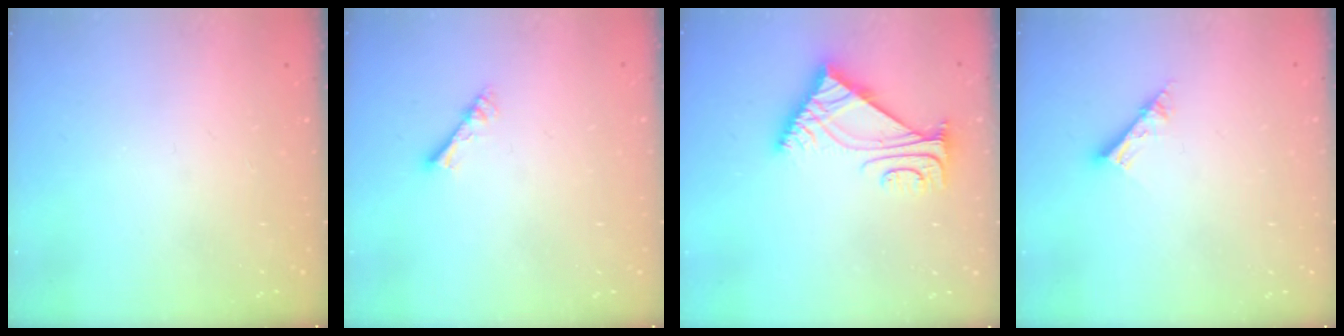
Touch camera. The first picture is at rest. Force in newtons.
{"total": 2.8, "press": 2.8, "slide": 0.4}
{"total": 6.7, "press": 6.6, "slide": 0.9}
{"total": 5.8, "press": 5.8, "slide": 0.6}